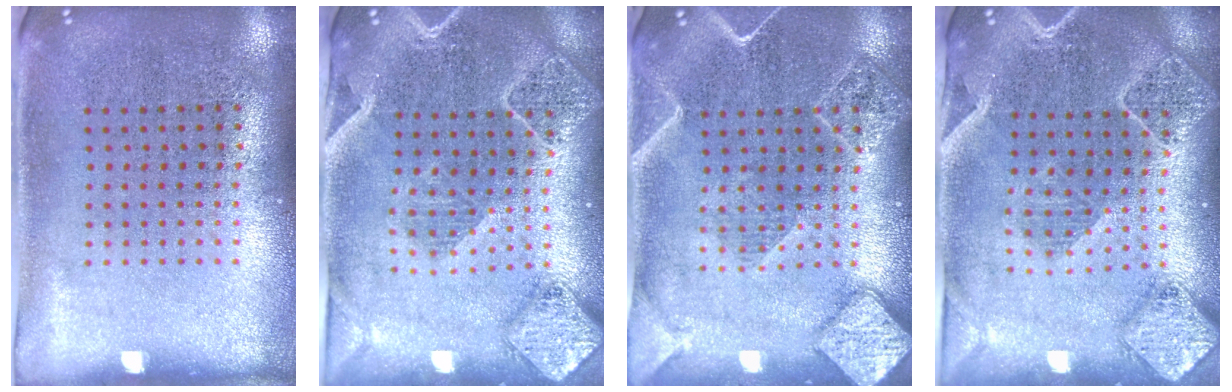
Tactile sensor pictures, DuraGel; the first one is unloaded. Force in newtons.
{"total": 2.4, "press": 2.1, "slide": 1.0}
{"total": 2.2, "press": 2.1, "slide": 0.5}
{"total": 2.4, "press": 2.1, "slide": 1.0}